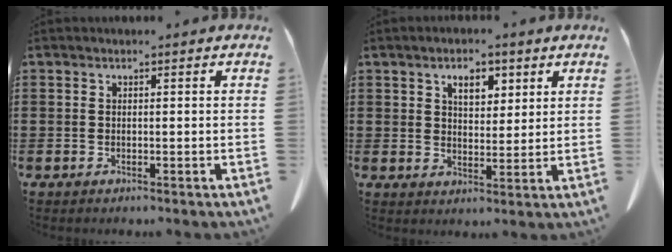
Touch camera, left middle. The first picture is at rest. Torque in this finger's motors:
{"motor_torque": [0.28, 0.19, 0.14, 0.05]}